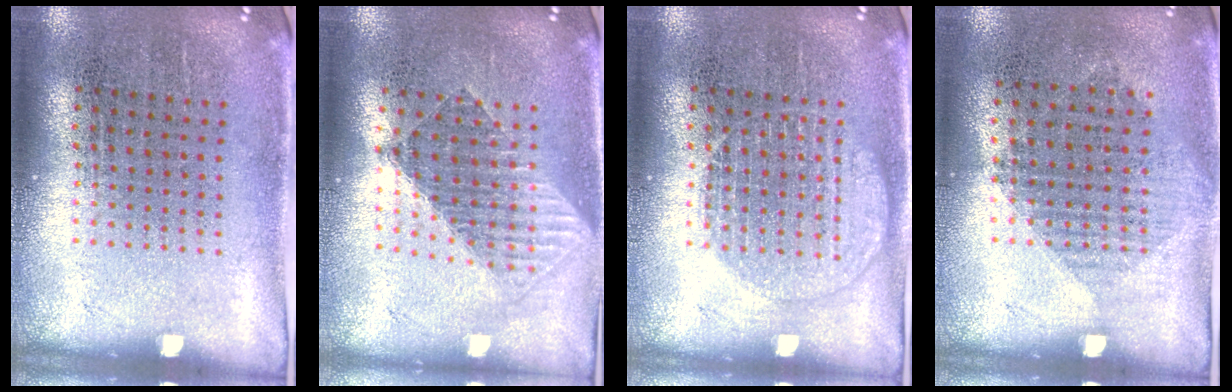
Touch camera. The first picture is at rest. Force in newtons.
{"total": 1.5, "press": 1.3, "slide": 0.7}
{"total": 2.3, "press": 2.3, "slide": 0.4}
{"total": 0.9, "press": 0.9, "slide": 0.4}